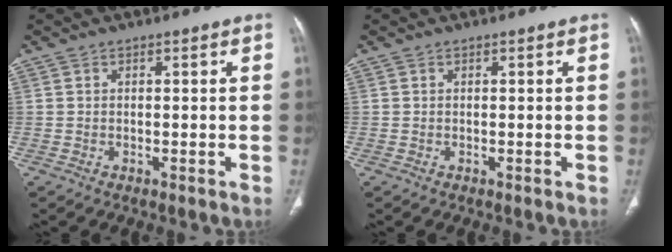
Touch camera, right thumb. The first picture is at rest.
{"total": 0.0}